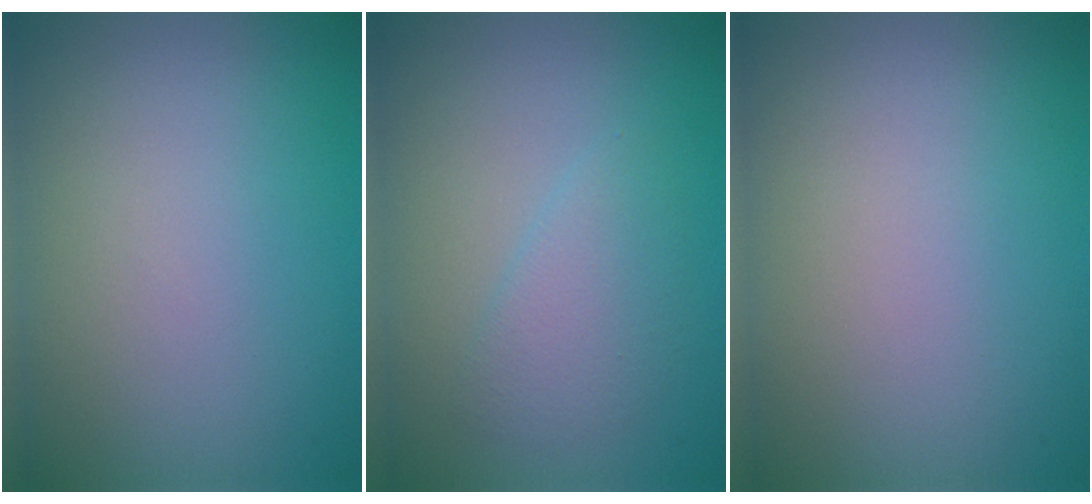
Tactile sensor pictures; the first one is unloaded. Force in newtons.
{"total": 2.3, "press": 2.3, "slide": 0.1}
{"total": 0.0}